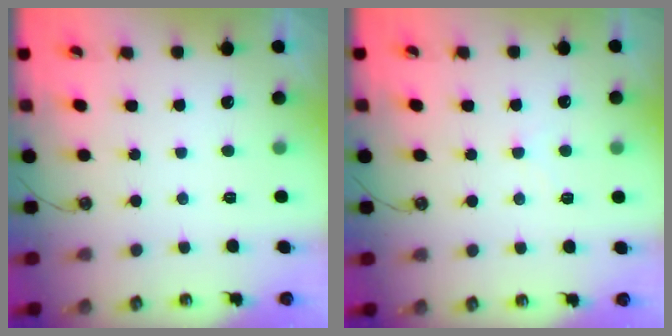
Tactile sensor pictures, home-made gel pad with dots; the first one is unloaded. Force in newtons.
{"total": 1.0, "press": 1.0, "slide": 0.3}